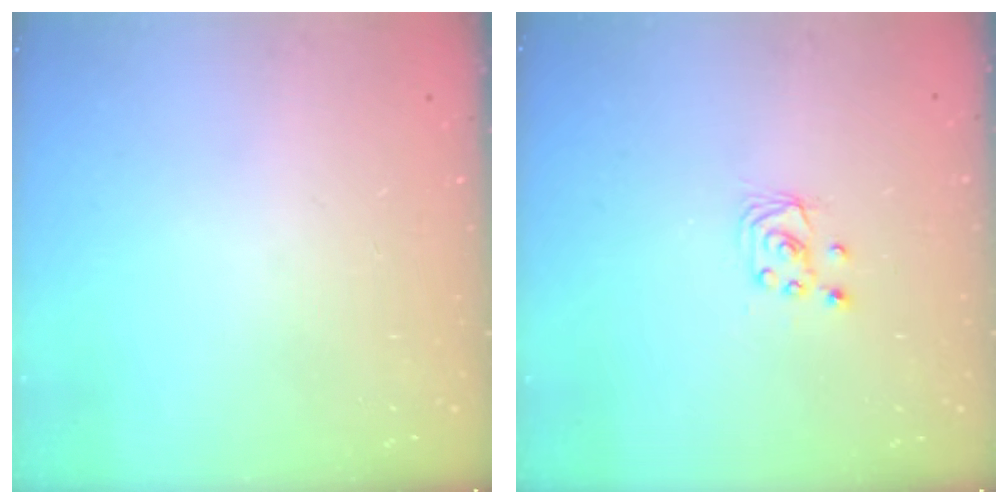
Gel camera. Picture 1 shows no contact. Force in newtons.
{"total": 2.4, "press": 2.4, "slide": 0.2}